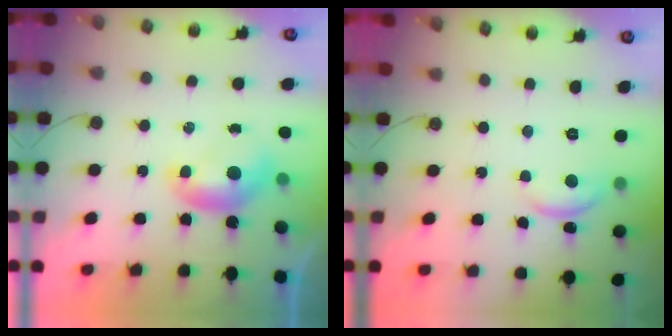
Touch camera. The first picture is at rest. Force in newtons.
{"total": 2.9, "press": 2.9, "slide": 0.4}